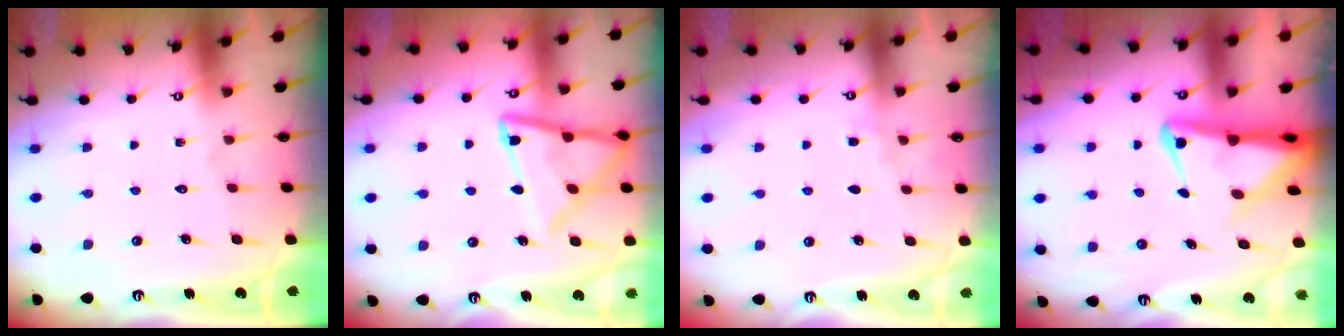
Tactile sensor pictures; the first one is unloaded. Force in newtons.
{"total": 14.5, "press": 14.4, "slide": 1.3}
{"total": 3.9, "press": 3.8, "slide": 0.6}
{"total": 4.8, "press": 4.6, "slide": 1.2}